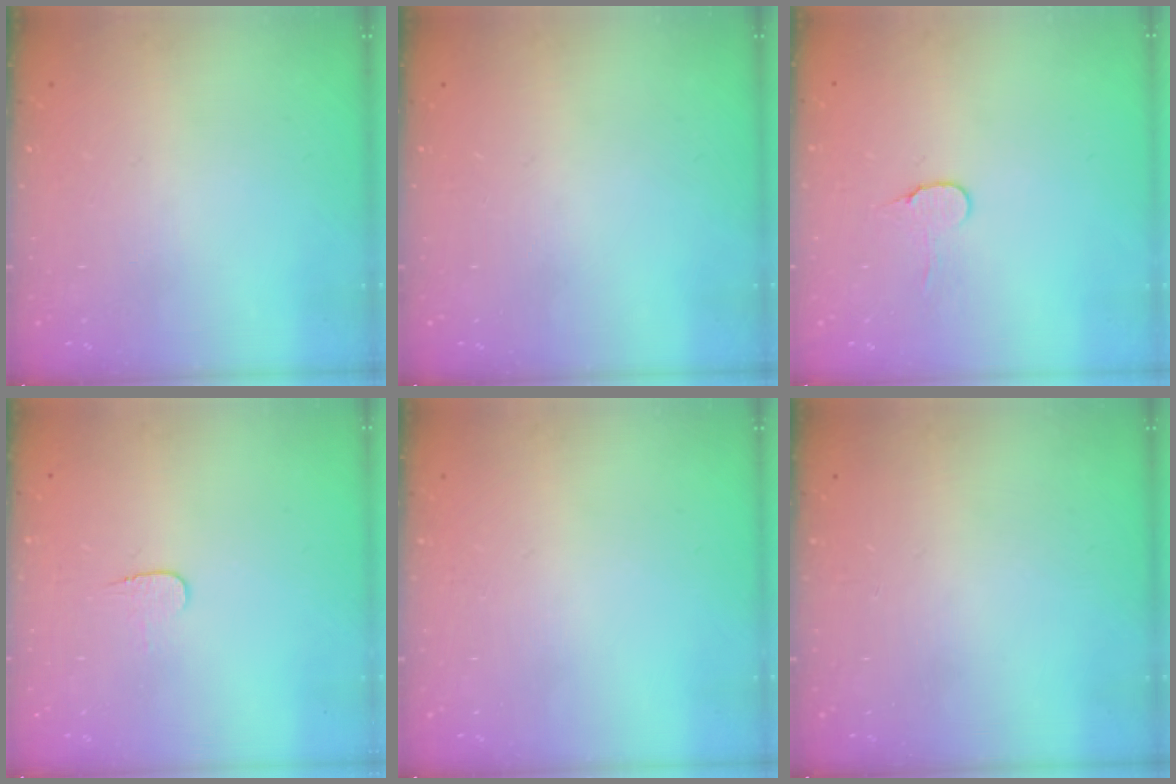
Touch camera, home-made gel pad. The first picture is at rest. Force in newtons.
{"total": 0.0}
{"total": 6.1, "press": 6.1, "slide": 0.5}
{"total": 4.0, "press": 4.0, "slide": 0.4}
{"total": 0.0}
{"total": 0.0}